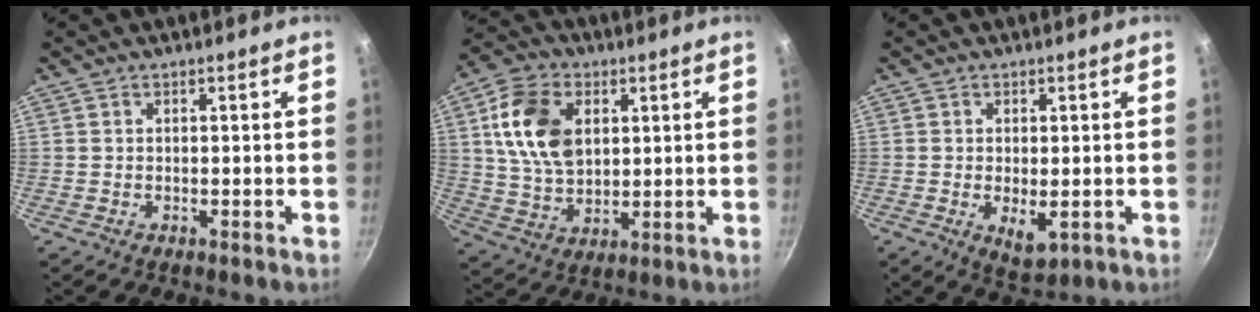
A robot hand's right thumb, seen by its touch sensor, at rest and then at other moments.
{"total": 14.3, "force": [3.6, 9.7, 9.8], "torque": [-0.165, -0.004, 0.069]}
{"total": 4.9, "force": [-0.9, 2.4, 4.2], "torque": [-0.063, -0.012, -0.004]}